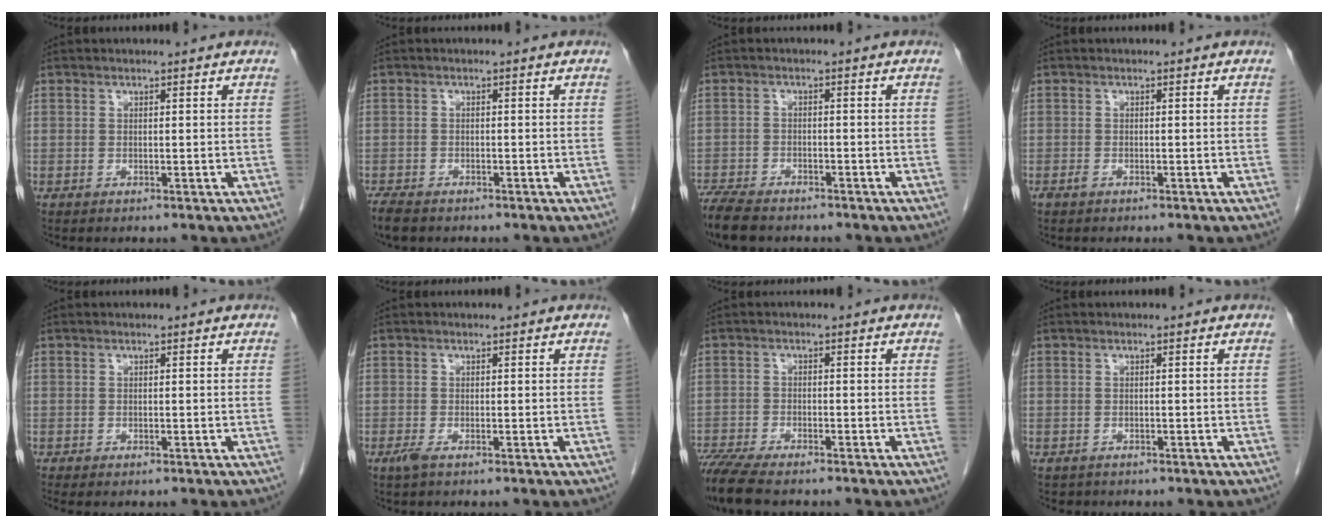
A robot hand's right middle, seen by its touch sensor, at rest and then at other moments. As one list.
[{"total": 3.9, "force": [-3.1, 1.6, 1.7], "torque": [-0.030, -0.007, -0.050]}, {"total": 7.7, "force": [-6.4, 2.6, 3.4], "torque": [-0.056, -0.014, -0.108]}, {"total": 0.8, "force": [-0.6, 0.3, 0.5], "torque": [-0.015, -0.001, -0.008]}, {"total": 0.6, "force": [-0.4, 0.2, 0.3], "torque": [0.001, 0.000, -0.006]}, {"total": 1.2, "force": [-0.7, 0.2, 0.9], "torque": [-0.024, -0.004, -0.015]}, {"total": 8.7, "force": [-7.3, 1.7, 4.6], "torque": [-0.079, -0.015, -0.125]}, {"total": 1.0, "force": [-0.7, 0.7, -0.1], "torque": [-0.007, 0.002, -0.010]}]